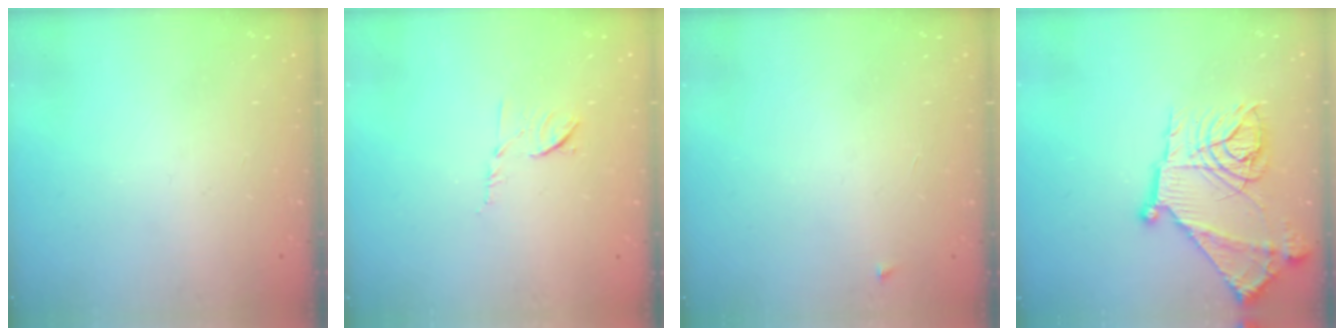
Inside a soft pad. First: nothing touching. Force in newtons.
{"total": 6.6, "press": 6.5, "slide": 0.9}
{"total": 2.5, "press": 2.4, "slide": 0.4}
{"total": 22.2, "press": 22.1, "slide": 2.3}